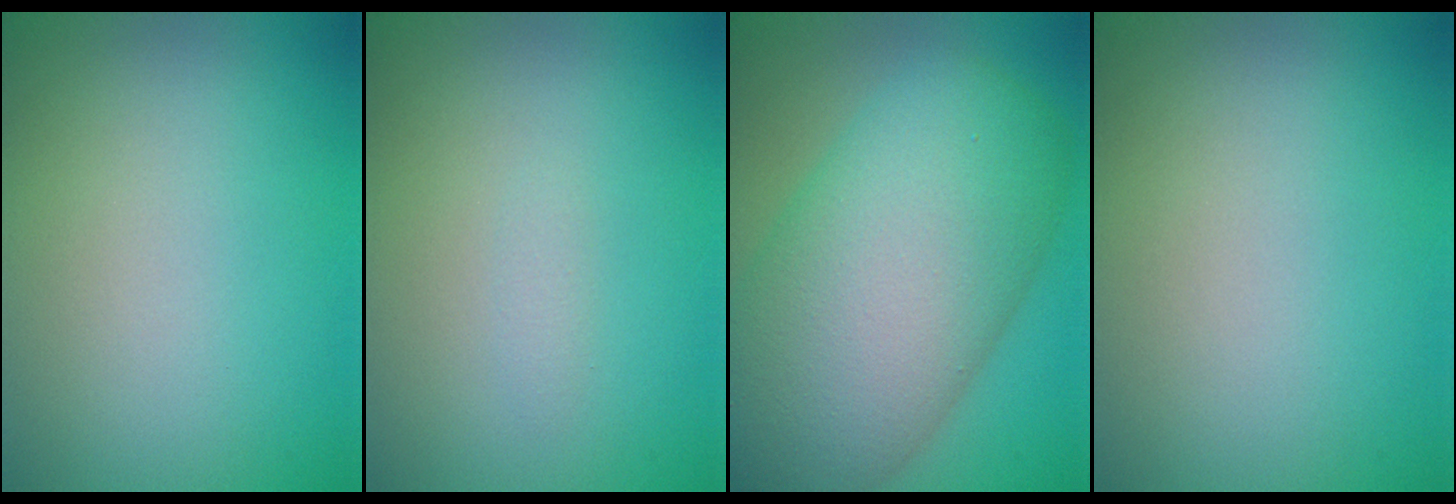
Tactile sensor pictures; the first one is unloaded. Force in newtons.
{"total": 0.6, "press": 0.6, "slide": 0.1}
{"total": 13.0, "press": 12.9, "slide": 0.5}
{"total": 0.0}